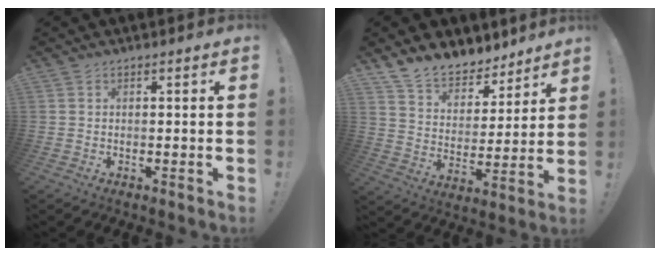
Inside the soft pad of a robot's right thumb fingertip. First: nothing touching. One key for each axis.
{"total": 11.7, "fx": 10.1, "fy": 5.2, "fz": 3.0, "tx": -0.063, "ty": -0.081, "tz": 0.190}